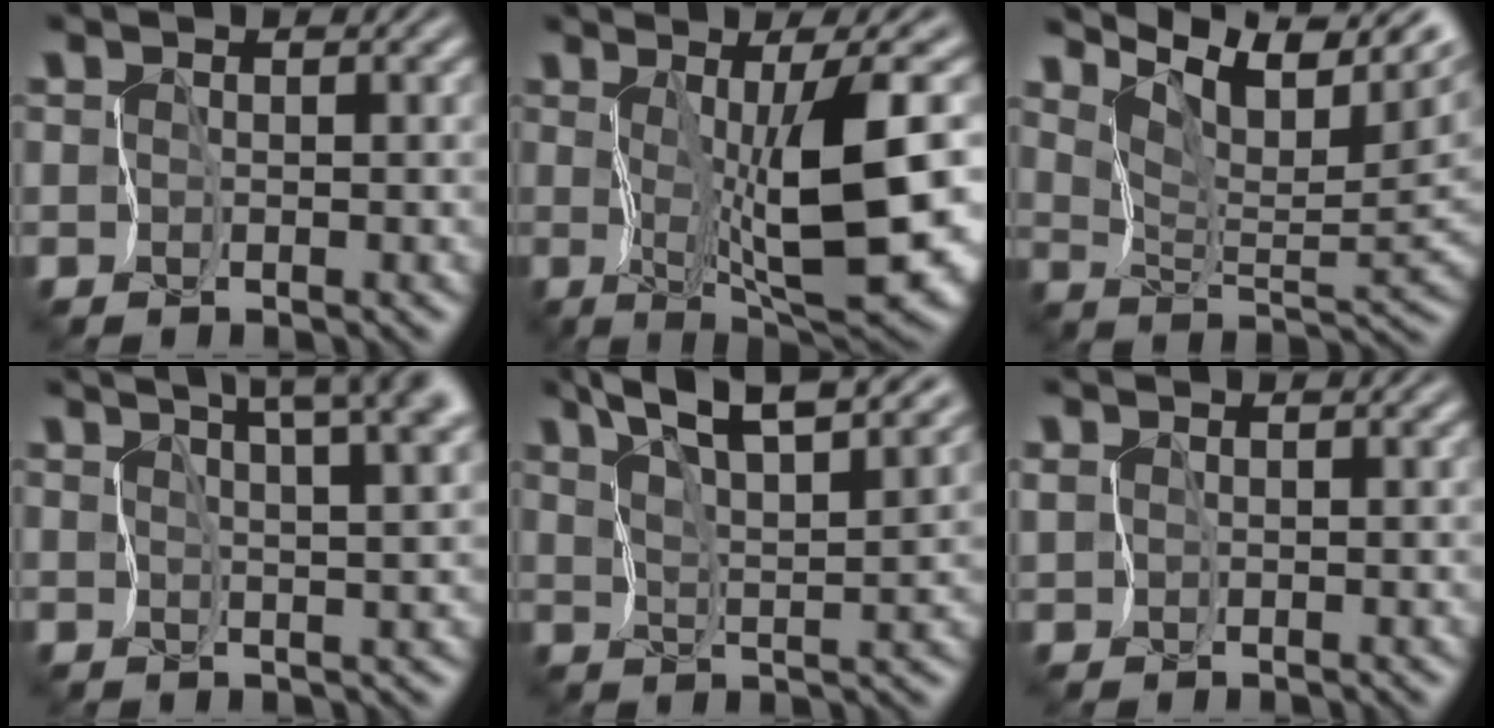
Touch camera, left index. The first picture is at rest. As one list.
[{"total": 10.9, "force": [0.2, 1.8, 10.8], "torque": [-0.168, -0.003, 0.012]}, {"total": 8.7, "force": [6.2, 3.0, 5.4], "torque": [-0.093, 0.001, 0.112]}, {"total": 11.2, "force": [6.9, 4.2, 7.8], "torque": [-0.085, 0.035, 0.076]}, {"total": 8.9, "force": [7.1, 1.8, 5.2], "torque": [-0.097, 0.018, 0.093]}, {"total": 0.7, "force": [0.4, 0.5, 0.2], "torque": [-0.008, -0.004, 0.008]}]